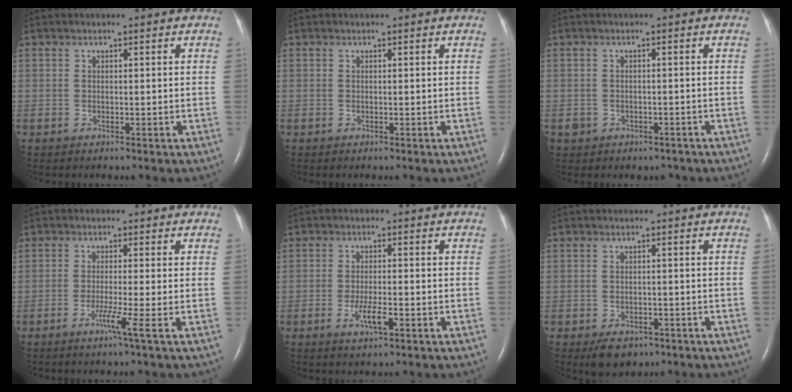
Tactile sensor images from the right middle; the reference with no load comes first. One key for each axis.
{"total": 0.0}
{"total": 3.1, "fx": -1.9, "fy": 2.4, "fz": 0.2, "tx": -0.004, "ty": 0.011, "tz": -0.021}
{"total": 3.4, "fx": -1.7, "fy": -1.0, "fz": 2.7, "tx": -0.056, "ty": -0.009, "tz": -0.037}
{"total": 3.5, "fx": -1.6, "fy": 0.5, "fz": 3.1, "tx": -0.062, "ty": -0.003, "tz": -0.028}
{"total": 4.3, "fx": -3.0, "fy": 2.5, "fz": 1.8, "tx": -0.031, "ty": -0.001, "tz": -0.037}